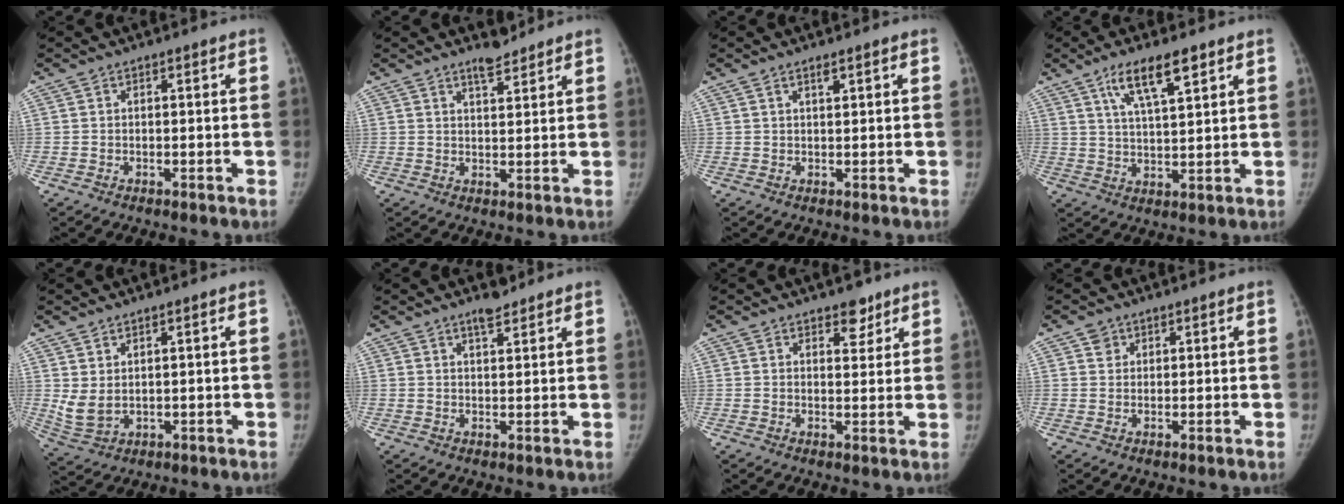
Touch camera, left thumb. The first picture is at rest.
{"total": 3.1, "force": [2.8, 0.9, 1.0], "torque": [-0.007, -0.024, 0.045]}
{"total": 1.2, "force": [0.8, 0.2, 0.9], "torque": [-0.011, 0.000, 0.014]}
{"total": 8.8, "force": [5.2, 2.2, 6.8], "torque": [-0.114, -0.021, 0.097]}
{"total": 4.6, "force": [1.2, 2.8, 3.5], "torque": [-0.071, -0.009, 0.035]}
{"total": 3.0, "force": [2.4, 0.9, 1.5], "torque": [-0.018, -0.018, 0.039]}
{"total": 3.7, "force": [2.6, 2.0, 1.6], "torque": [0.001, -0.017, 0.038]}
{"total": 1.9, "force": [1.0, 1.6, 0.3], "torque": [0.010, -0.004, 0.011]}